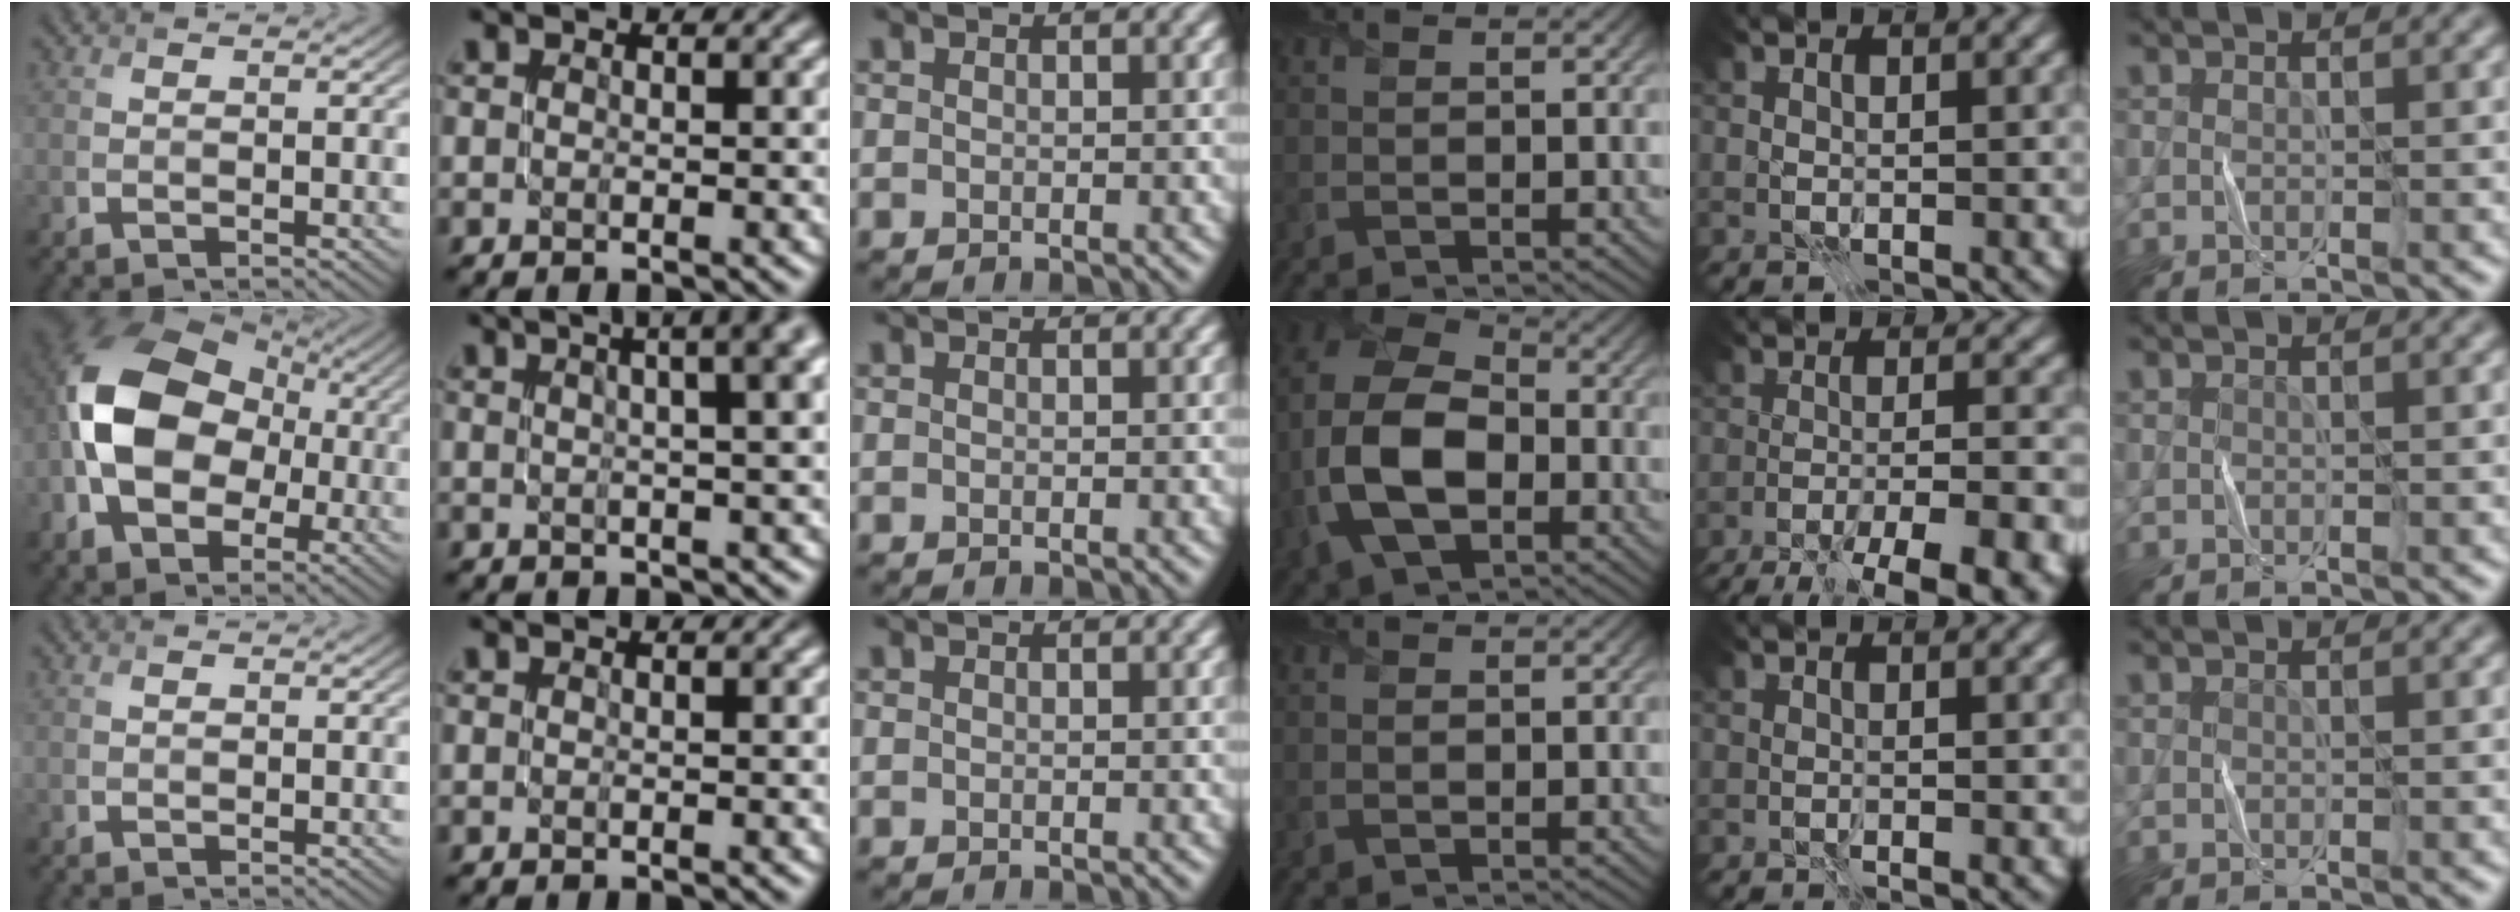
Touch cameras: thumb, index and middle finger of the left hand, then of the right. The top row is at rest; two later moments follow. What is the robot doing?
{"motion": "fold", "object": "scarf"}